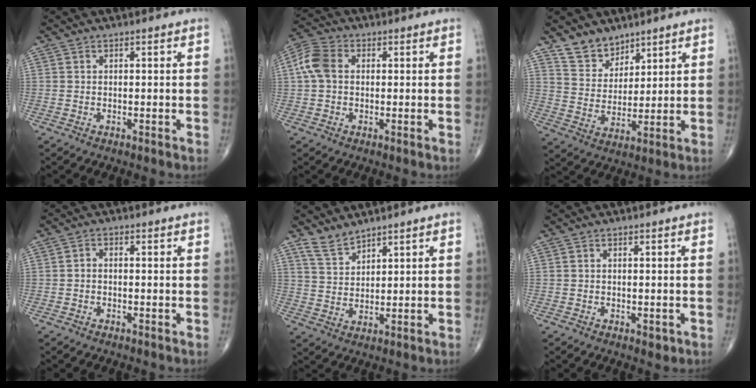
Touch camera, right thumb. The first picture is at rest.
{"total": 6.4, "force": [0.8, 4.6, 4.4], "torque": [-0.098, 0.021, 0.010]}
{"total": 7.4, "force": [5.8, 4.3, 1.5], "torque": [0.000, -0.047, 0.117]}
{"total": 1.0, "force": [-0.4, 0.7, 0.7], "torque": [-0.005, 0.006, -0.009]}
{"total": 4.2, "force": [3.8, 1.5, 1.1], "torque": [-0.014, -0.025, 0.081]}
{"total": 1.5, "force": [-0.5, 0.8, 1.2], "torque": [-0.008, -0.001, -0.004]}